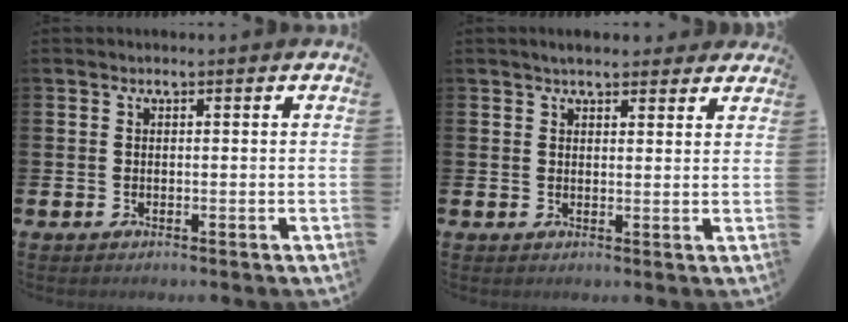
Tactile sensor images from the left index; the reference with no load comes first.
{"total": 3.3, "force": [3.0, 0.9, 0.8], "torque": [-0.022, -0.004, 0.055]}